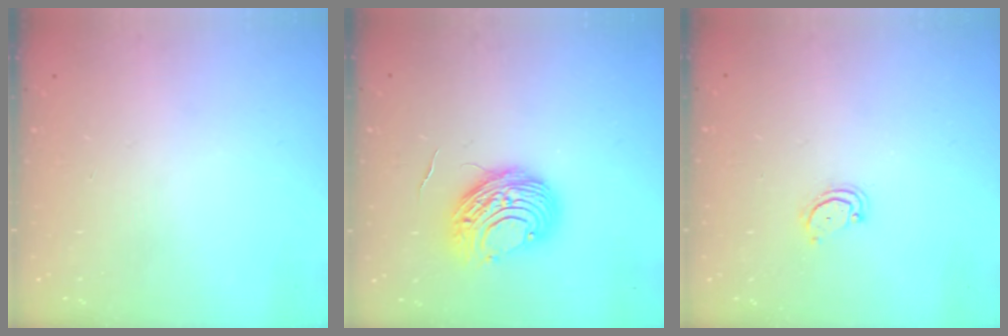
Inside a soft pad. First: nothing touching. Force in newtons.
{"total": 10.1, "press": 10.1, "slide": 0.8}
{"total": 3.3, "press": 3.3, "slide": 0.2}